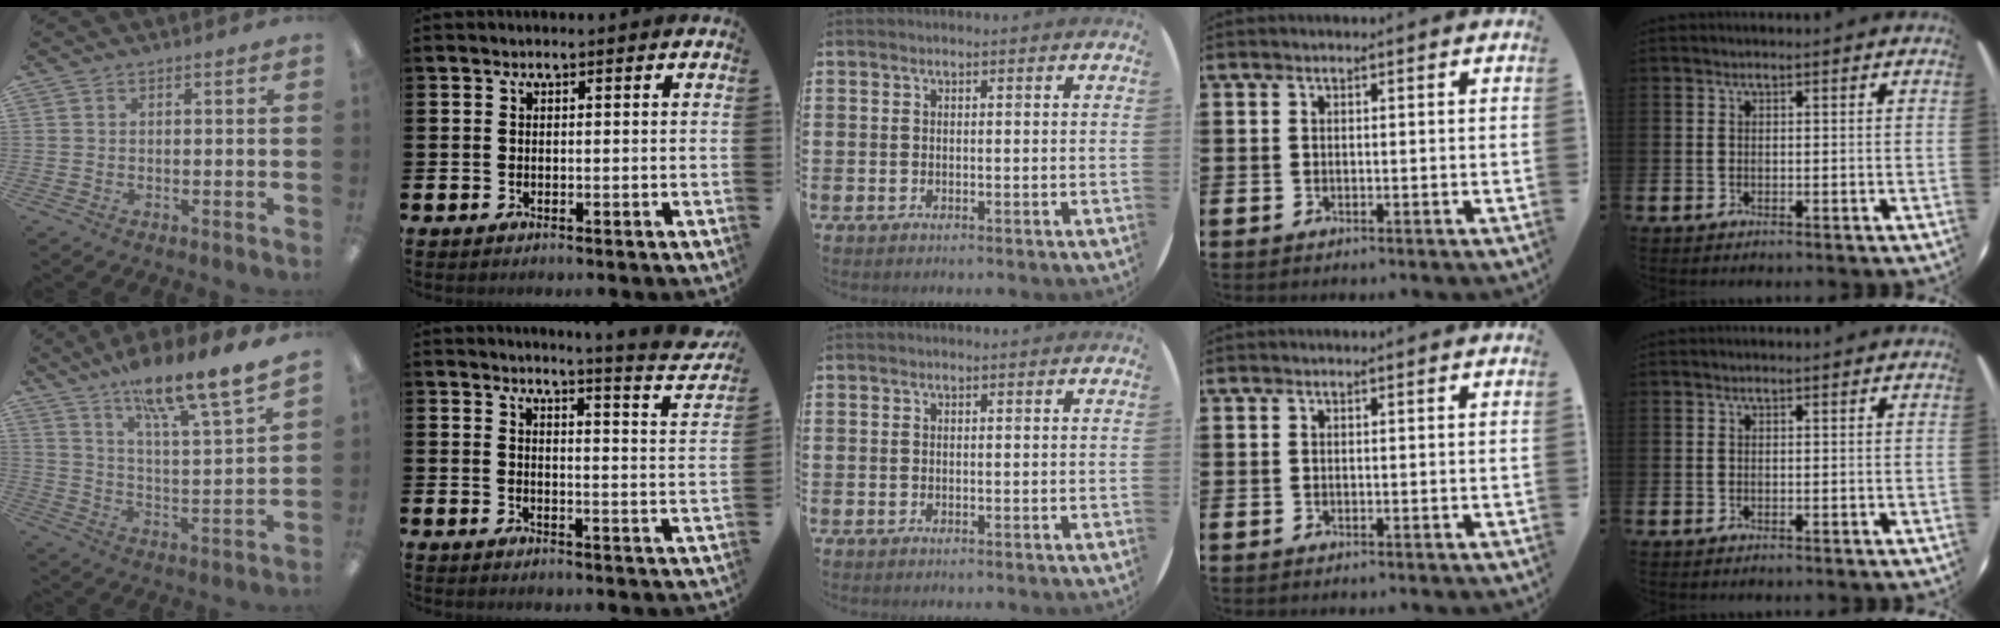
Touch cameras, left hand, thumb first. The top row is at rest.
{"thumb": {"total": 14.3, "force": [12.2, 0.9, 7.5], "torque": [-0.127, -0.089, 0.197]}, "index": {"total": 4.2, "force": [3.9, -0.6, 1.3], "torque": [-0.013, -0.049, 0.056]}}